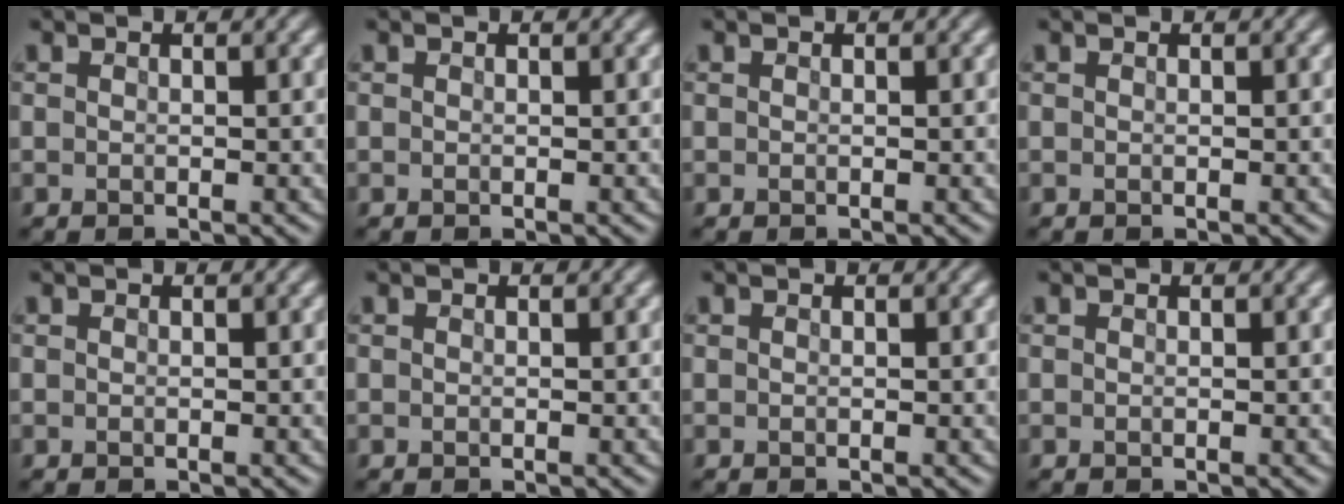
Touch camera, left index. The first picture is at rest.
{"total": 0.0}
{"total": 0.0}
{"total": 0.0}
{"total": 0.0}
{"total": 0.0}
{"total": 0.0}
{"total": 0.0}